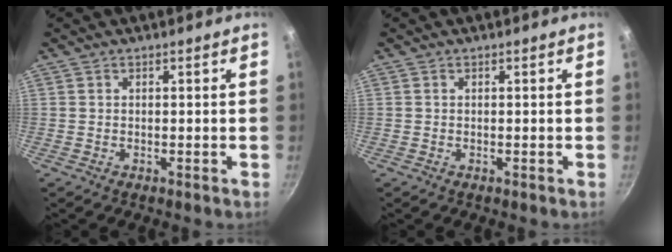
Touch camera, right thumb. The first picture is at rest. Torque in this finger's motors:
{"motor_torque": [0.11, 0.00, 0.26, 0.27, 0.10]}